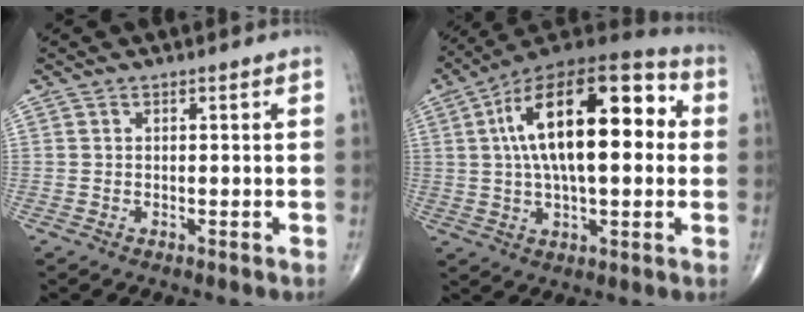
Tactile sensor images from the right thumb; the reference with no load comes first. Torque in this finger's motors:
{"motor_torque": [0.81, 4.20, 2.37, 0.40, 0.72]}